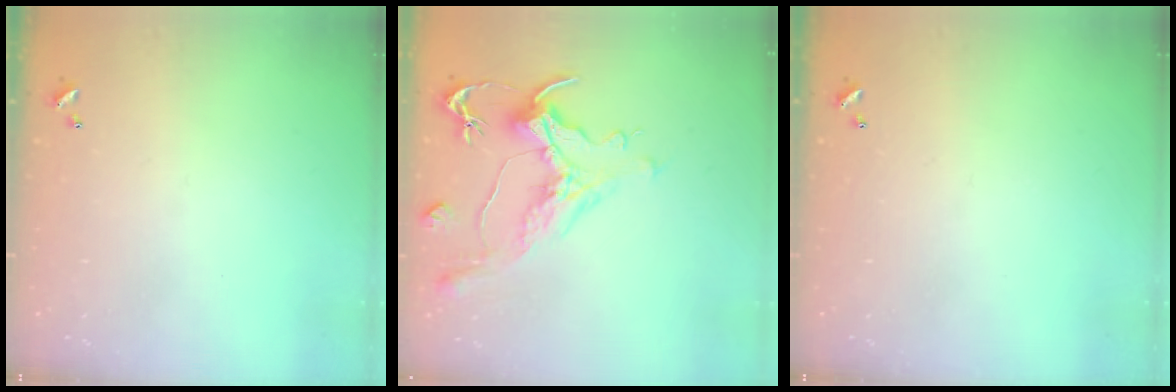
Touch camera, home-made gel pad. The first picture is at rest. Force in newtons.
{"total": 1.1, "press": 0.0, "slide": 1.1}
{"total": 0.0}